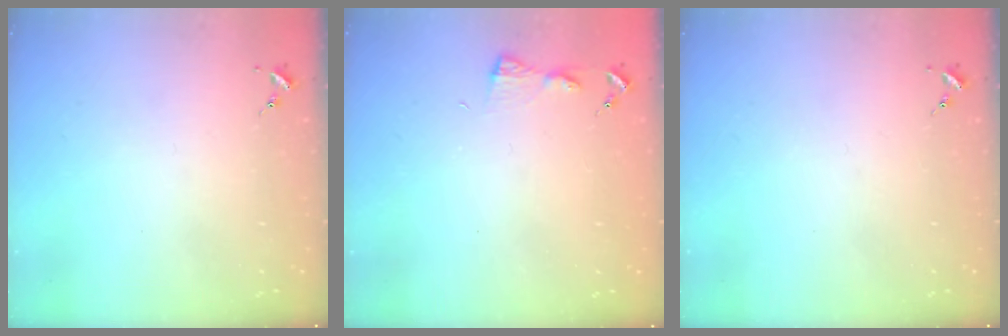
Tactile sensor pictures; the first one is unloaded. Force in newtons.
{"total": 4.2, "press": 4.2, "slide": 0.5}
{"total": 0.0}